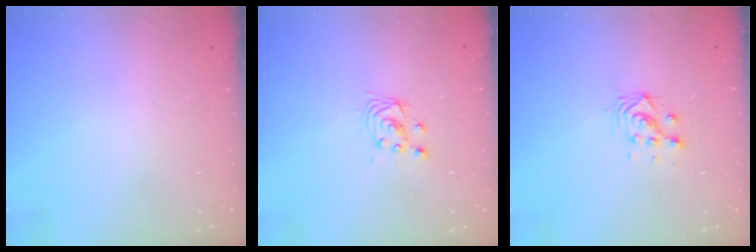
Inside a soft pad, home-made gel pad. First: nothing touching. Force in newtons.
{"total": 2.9, "press": 2.9, "slide": 0.0}
{"total": 4.8, "press": 4.8, "slide": 0.3}